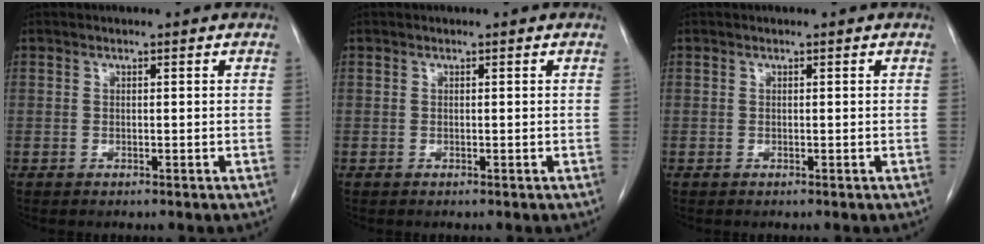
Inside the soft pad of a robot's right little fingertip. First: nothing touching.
{"total": 0.0}
{"total": 0.0}